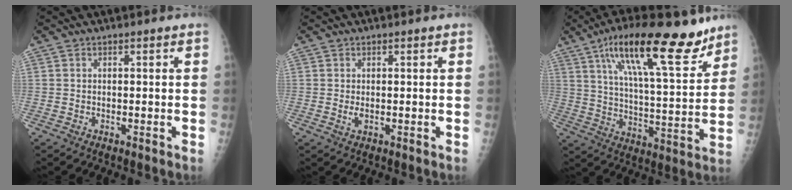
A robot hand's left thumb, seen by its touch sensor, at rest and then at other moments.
{"total": 1.7, "force": [0.2, 0.8, 1.5], "torque": [-0.027, -0.003, 0.006]}
{"total": 22.0, "force": [13.9, 6.2, 15.9], "torque": [-0.233, -0.050, 0.226]}